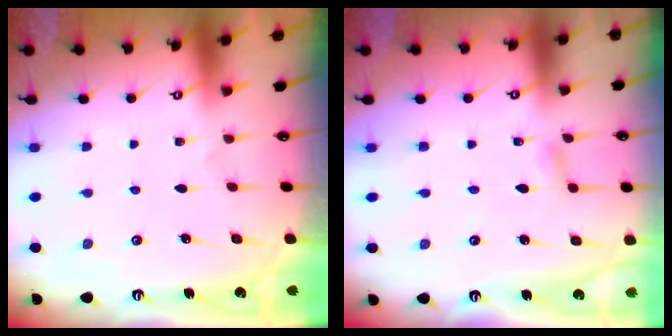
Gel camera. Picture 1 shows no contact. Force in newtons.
{"total": 3.0, "press": 2.9, "slide": 0.4}